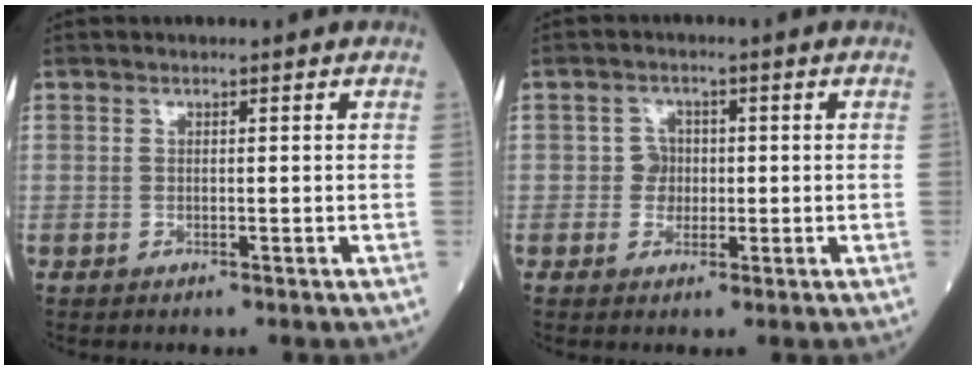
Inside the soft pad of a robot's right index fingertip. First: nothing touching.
{"total": 2.7, "force": [-0.1, 2.6, 0.8], "torque": [-0.004, 0.007, -0.004]}